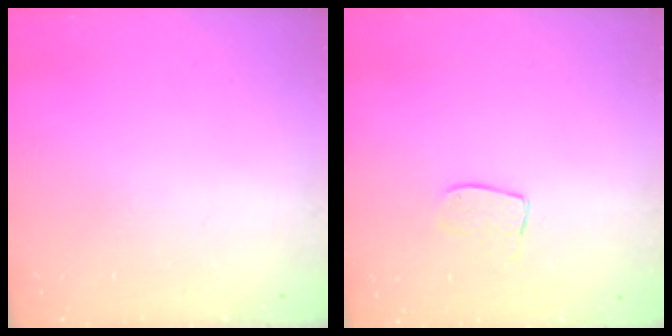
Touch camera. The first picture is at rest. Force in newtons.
{"total": 7.9, "press": 7.9, "slide": 0.4}